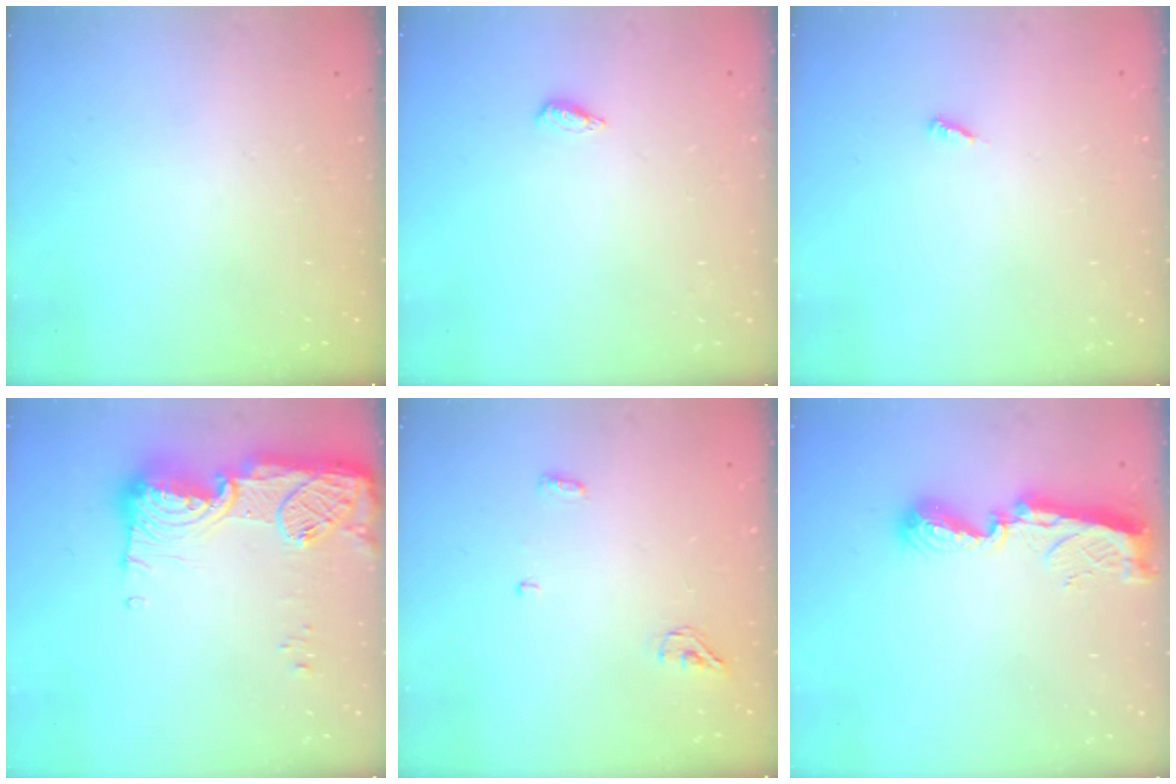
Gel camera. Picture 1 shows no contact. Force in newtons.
{"total": 2.7, "press": 2.7, "slide": 0.5}
{"total": 2.5, "press": 2.5, "slide": 0.1}
{"total": 21.0, "press": 20.1, "slide": 6.1}
{"total": 4.0, "press": 3.9, "slide": 1.0}
{"total": 9.9, "press": 9.9, "slide": 0.5}